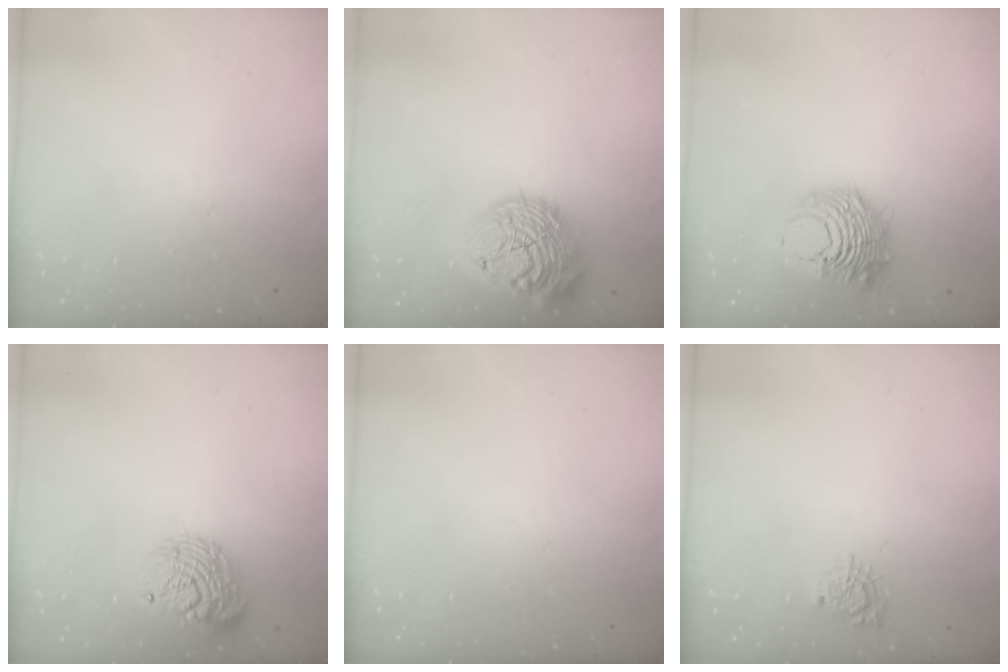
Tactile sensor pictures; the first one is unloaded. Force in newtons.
{"total": 19.5, "press": 19.5, "slide": 1.7}
{"total": 11.6, "press": 11.5, "slide": 0.6}
{"total": 14.2, "press": 14.1, "slide": 1.0}
{"total": 0.0}
{"total": 5.9, "press": 5.9, "slide": 0.4}